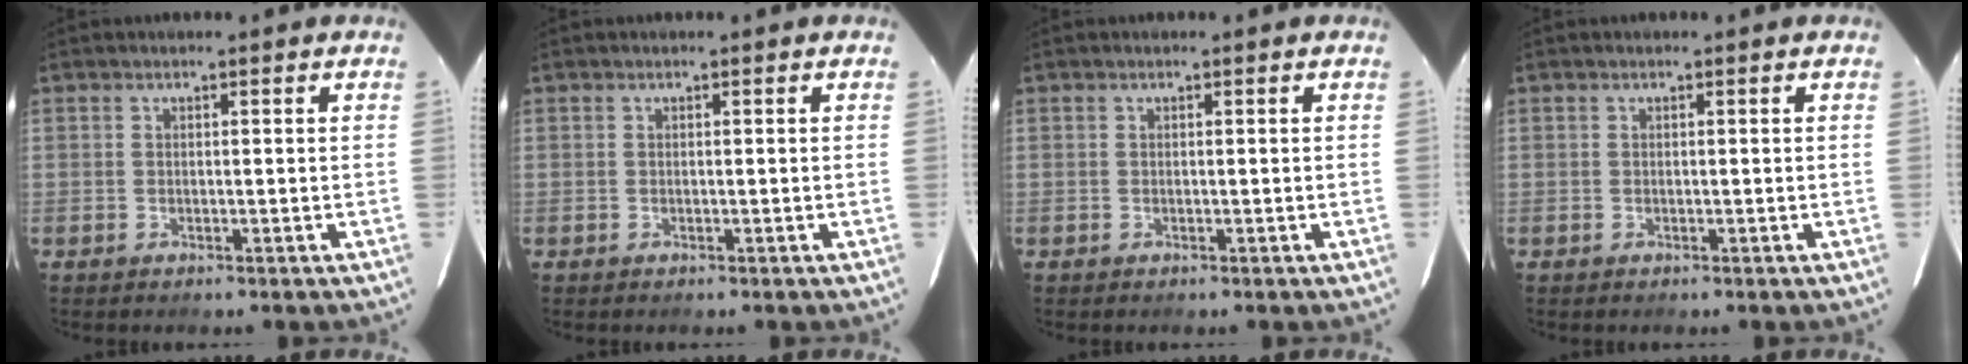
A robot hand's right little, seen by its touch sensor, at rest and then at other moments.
{"total": 0.0}
{"total": 0.0}
{"total": 0.0}